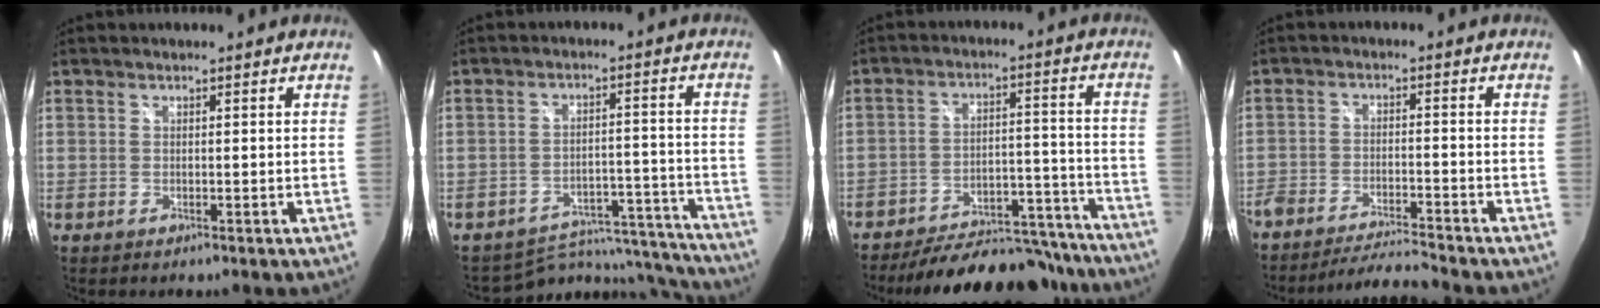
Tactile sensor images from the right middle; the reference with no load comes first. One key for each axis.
{"total": 15.8, "fx": -15.2, "fy": 4.0, "fz": 2.0, "tx": -0.033, "ty": 0.032, "tz": -0.201}
{"total": 22.7, "fx": -20.1, "fy": 7.3, "fz": 7.4, "tx": -0.127, "ty": 0.033, "tz": -0.248}
{"total": 9.1, "fx": -8.7, "fy": 0.0, "fz": 2.8, "tx": -0.072, "ty": -0.003, "tz": -0.151}